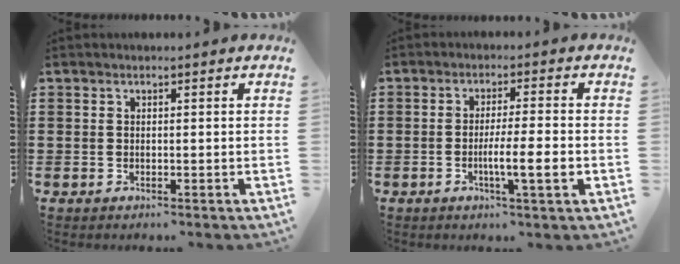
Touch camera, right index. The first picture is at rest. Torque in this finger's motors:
{"motor_torque": [1.46, -0.23, 0.57, 0.15]}